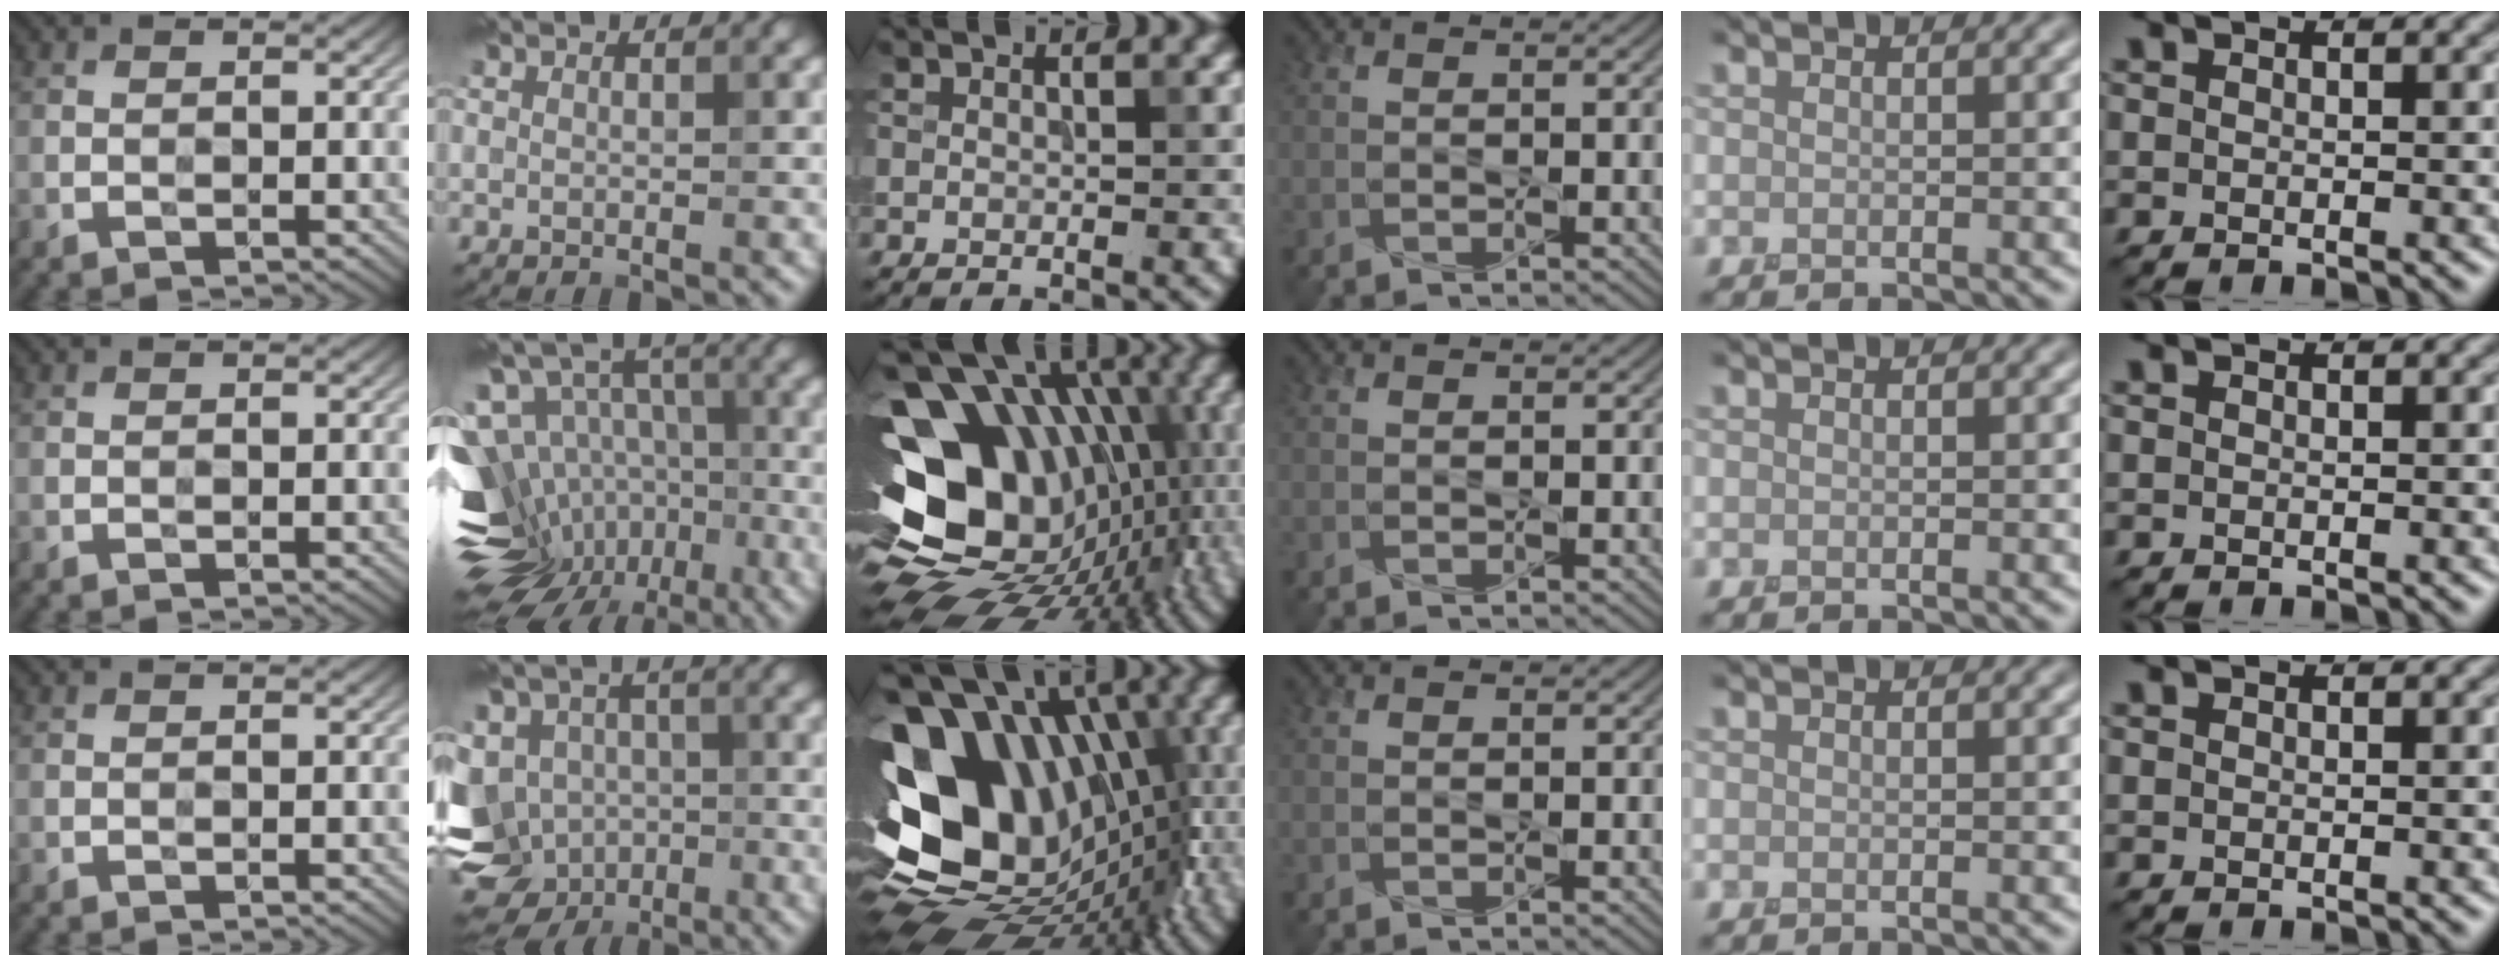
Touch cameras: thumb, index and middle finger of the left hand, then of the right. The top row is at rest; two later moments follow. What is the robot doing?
{"motion": "press", "object": "stapler"}